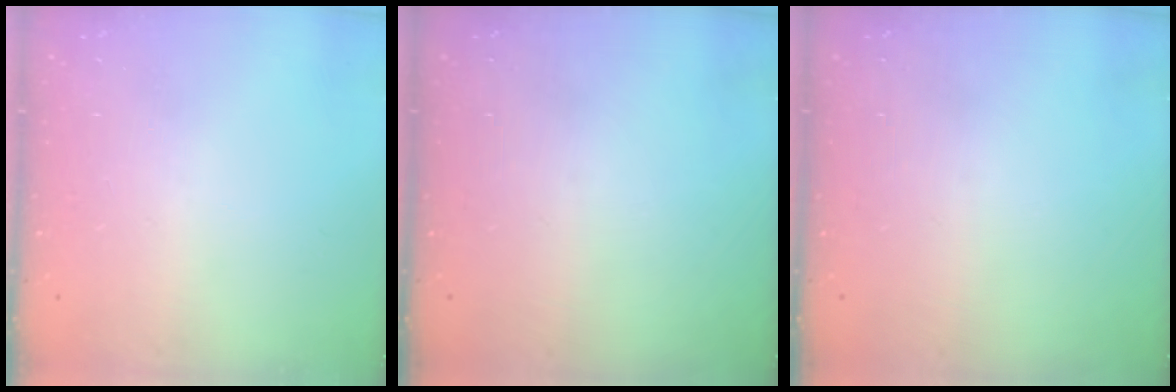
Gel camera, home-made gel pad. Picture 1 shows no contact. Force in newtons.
{"total": 0.0}
{"total": 0.0}